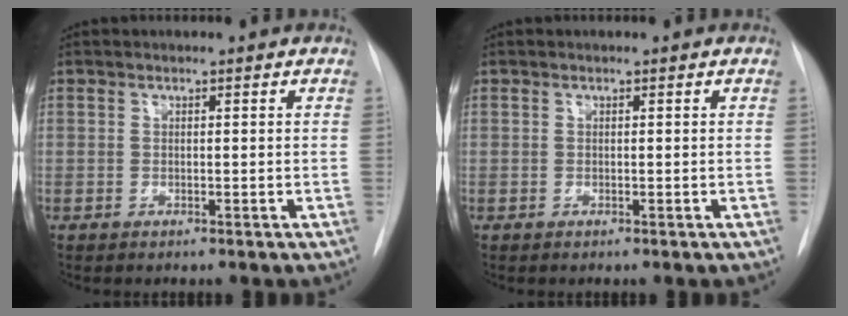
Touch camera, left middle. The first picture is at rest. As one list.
[{"total": 0.0}]